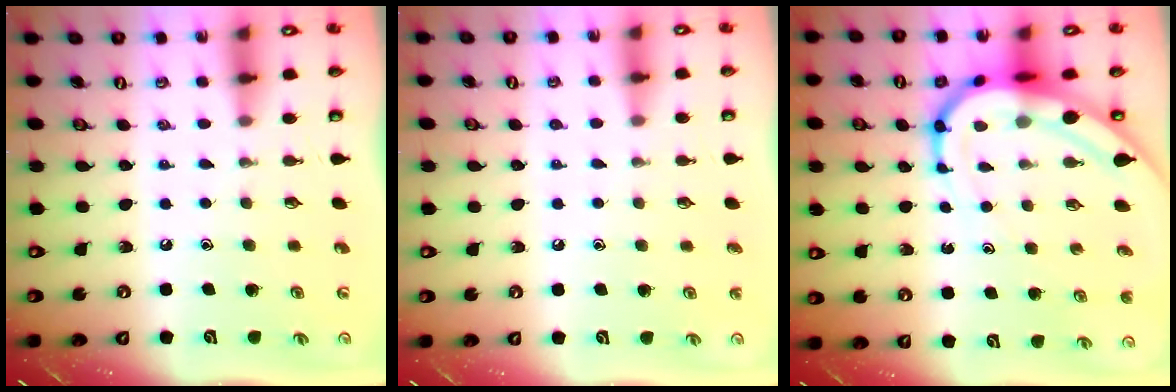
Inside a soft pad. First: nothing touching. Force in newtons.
{"total": 2.7, "press": 2.6, "slide": 0.7}
{"total": 11.0, "press": 10.9, "slide": 1.1}